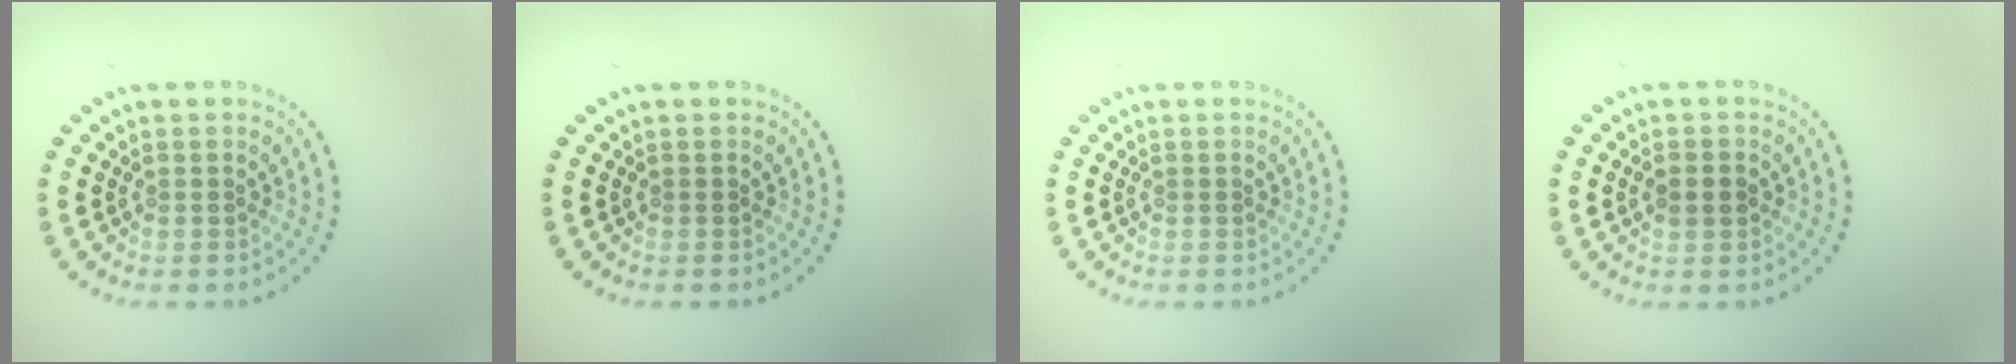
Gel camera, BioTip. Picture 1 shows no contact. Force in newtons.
{"total": 0.0}
{"total": 0.0}
{"total": 1.9, "press": 1.9, "slide": 0.1}